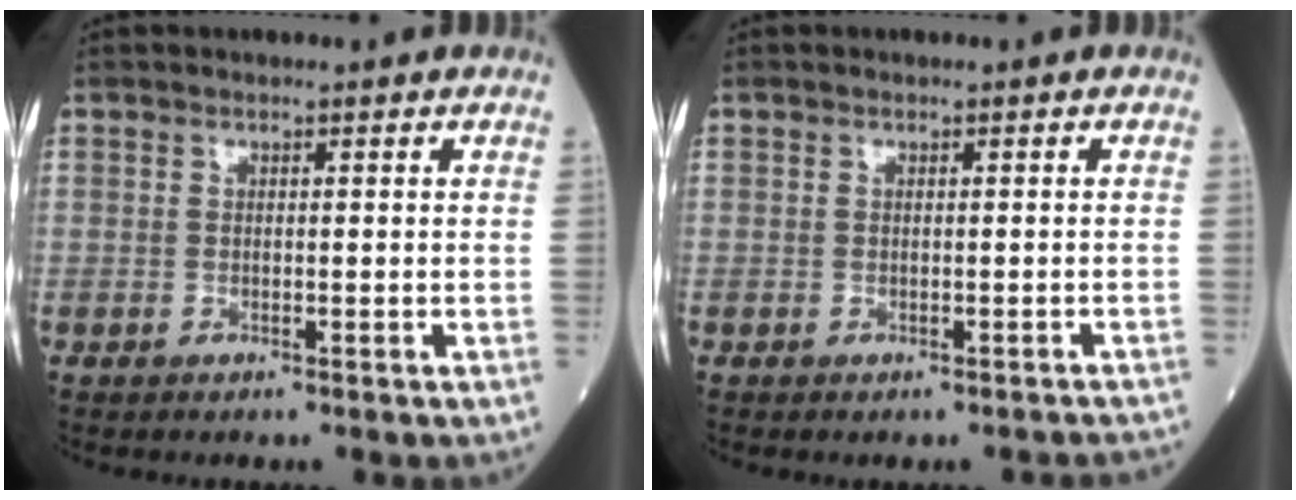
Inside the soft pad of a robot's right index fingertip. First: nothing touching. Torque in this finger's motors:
{"motor_torque": [0.58, -0.57, 0.26, 0.02]}